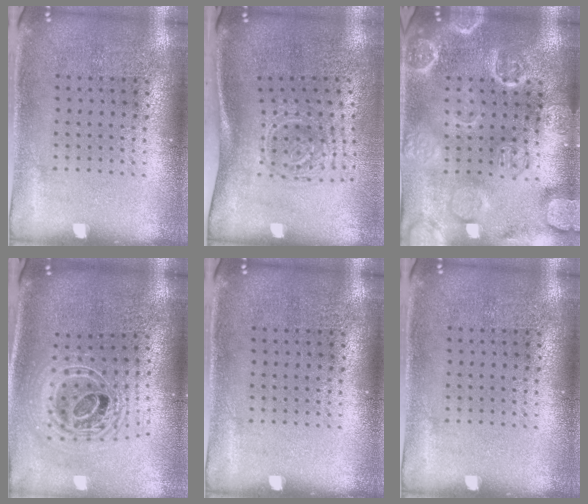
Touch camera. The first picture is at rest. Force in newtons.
{"total": 1.8, "press": 1.3, "slide": 1.3}
{"total": 3.6, "press": 3.5, "slide": 0.4}
{"total": 2.4, "press": 1.8, "slide": 1.6}
{"total": 0.0}
{"total": 0.0}